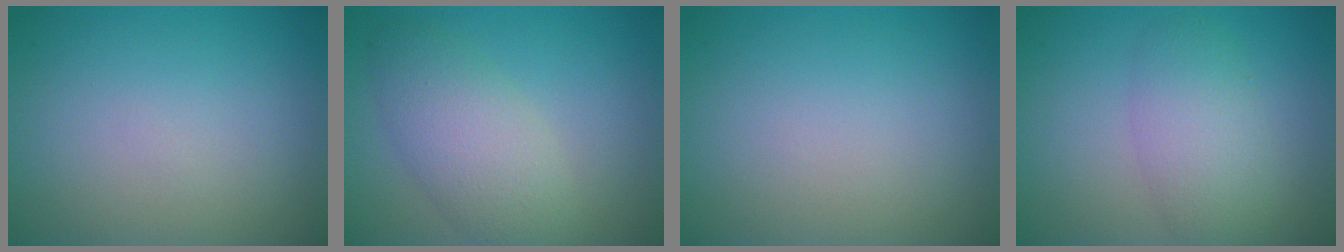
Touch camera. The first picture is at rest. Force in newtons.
{"total": 4.8, "press": 4.8, "slide": 0.2}
{"total": 0.0}
{"total": 3.9, "press": 3.9, "slide": 0.1}